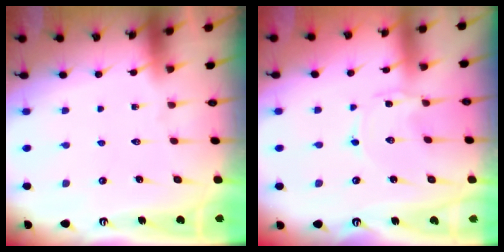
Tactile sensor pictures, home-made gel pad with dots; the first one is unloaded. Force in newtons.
{"total": 0.0}